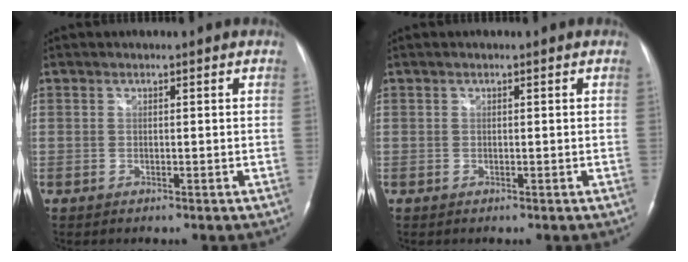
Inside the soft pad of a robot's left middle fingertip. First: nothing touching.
{"total": 0.0}